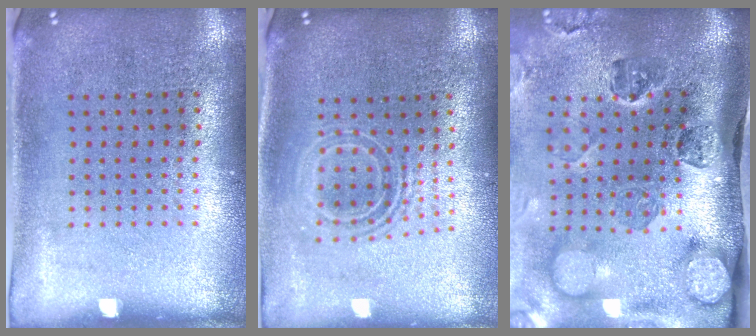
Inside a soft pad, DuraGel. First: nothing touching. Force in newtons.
{"total": 1.6, "press": 1.3, "slide": 1.0}
{"total": 4.7, "press": 3.4, "slide": 3.3}